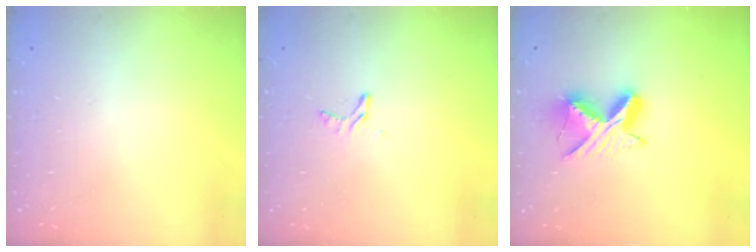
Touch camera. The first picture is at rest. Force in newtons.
{"total": 3.8, "press": 3.8, "slide": 0.2}
{"total": 8.9, "press": 8.9, "slide": 0.1}